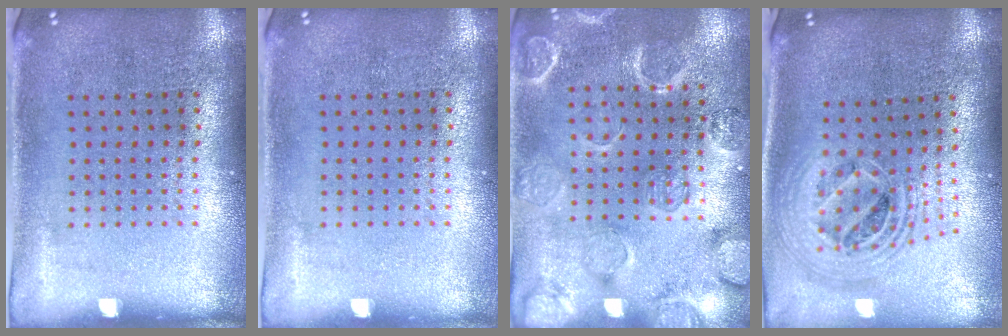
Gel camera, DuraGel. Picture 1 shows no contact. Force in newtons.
{"total": 0.0}
{"total": 2.3, "press": 2.3, "slide": 0.5}
{"total": 2.2, "press": 1.8, "slide": 1.3}